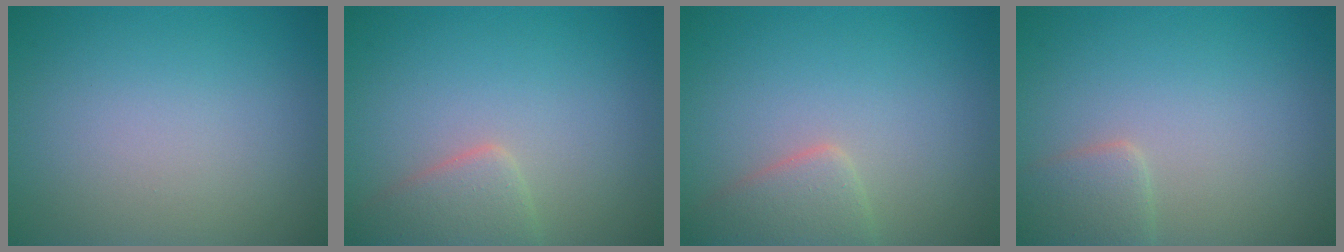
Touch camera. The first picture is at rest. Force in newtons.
{"total": 2.8, "press": 2.8, "slide": 0.2}
{"total": 2.8, "press": 2.8, "slide": 0.2}
{"total": 2.1, "press": 2.0, "slide": 0.2}